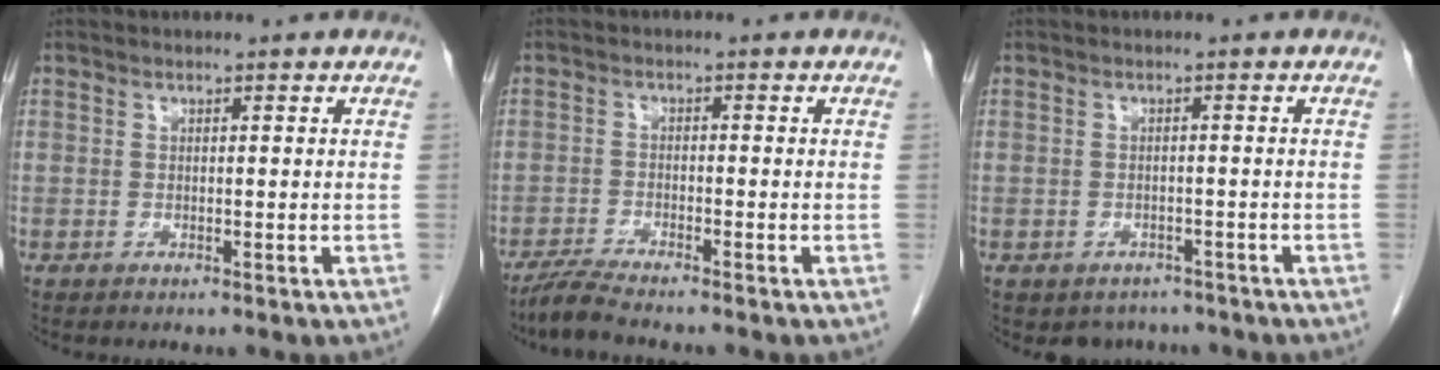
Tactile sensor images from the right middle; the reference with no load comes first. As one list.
[{"total": 3.6, "force": [-3.3, -0.6, 1.5], "torque": [-0.040, -0.017, -0.069]}, {"total": 3.6, "force": [-2.9, 2.0, 0.4], "torque": [-0.005, 0.003, -0.038]}]